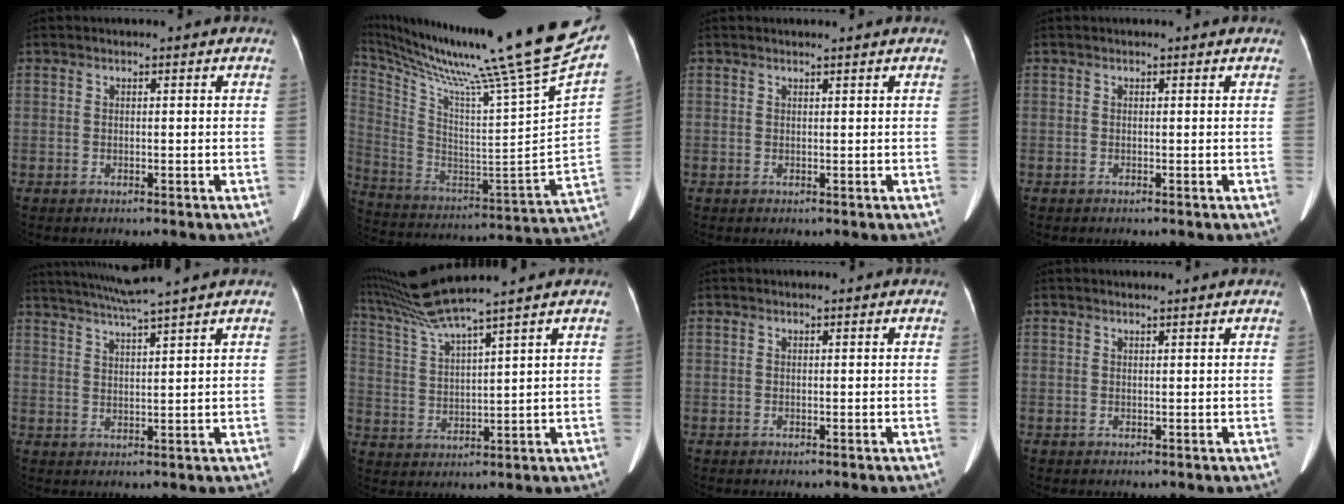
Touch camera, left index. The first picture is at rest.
{"total": 34.9, "force": [27.5, -0.8, 21.5], "torque": [-0.360, -0.123, 0.405]}
{"total": 1.3, "force": [1.3, -0.2, 0.2], "torque": [-0.002, -0.010, 0.013]}
{"total": 1.9, "force": [1.7, 0.4, 0.7], "torque": [-0.008, 0.005, 0.014]}
{"total": 8.1, "force": [7.0, -1.9, 3.7], "torque": [-0.069, -0.004, 0.111]}
{"total": 10.5, "force": [8.8, -2.3, 5.1], "torque": [-0.102, -0.001, 0.169]}
{"total": 0.0}
{"total": 1.5, "force": [1.5, 0.0, 0.1], "torque": [-0.001, -0.009, 0.014]}